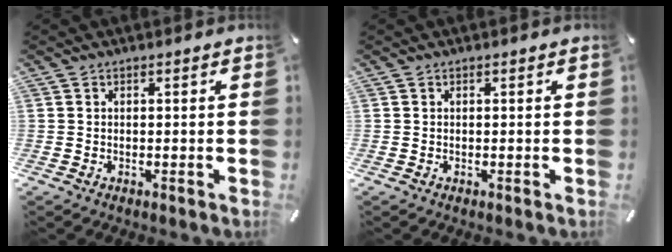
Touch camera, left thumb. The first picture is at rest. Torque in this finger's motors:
{"motor_torque": [-0.07, 0.10, -0.04, 0.00, -0.02]}